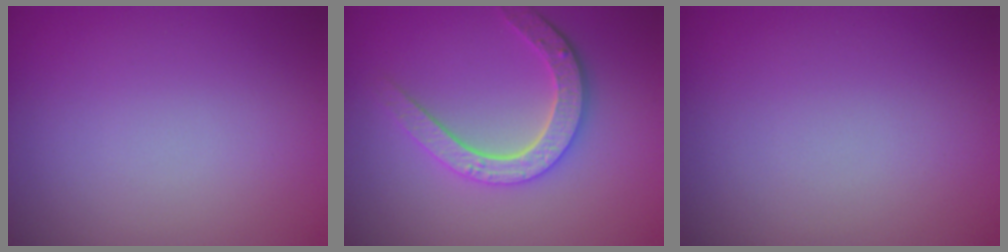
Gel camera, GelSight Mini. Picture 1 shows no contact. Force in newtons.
{"total": 4.3, "press": 3.3, "slide": 2.7}
{"total": 0.0}